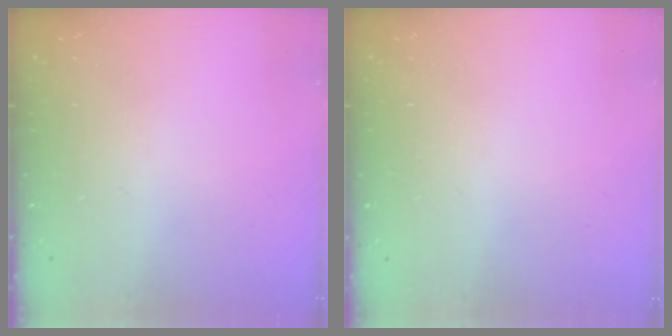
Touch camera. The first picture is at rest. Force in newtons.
{"total": 2.6, "press": 2.6, "slide": 0.2}